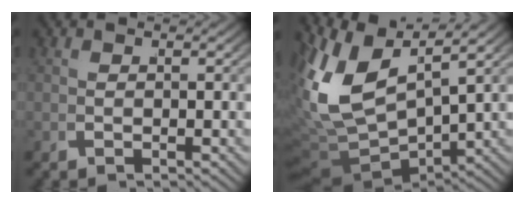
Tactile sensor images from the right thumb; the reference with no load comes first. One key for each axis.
{"total": 12.8, "fx": 0.5, "fy": 8.5, "fz": 9.5, "tx": -0.235, "ty": -0.062, "tz": 0.037}